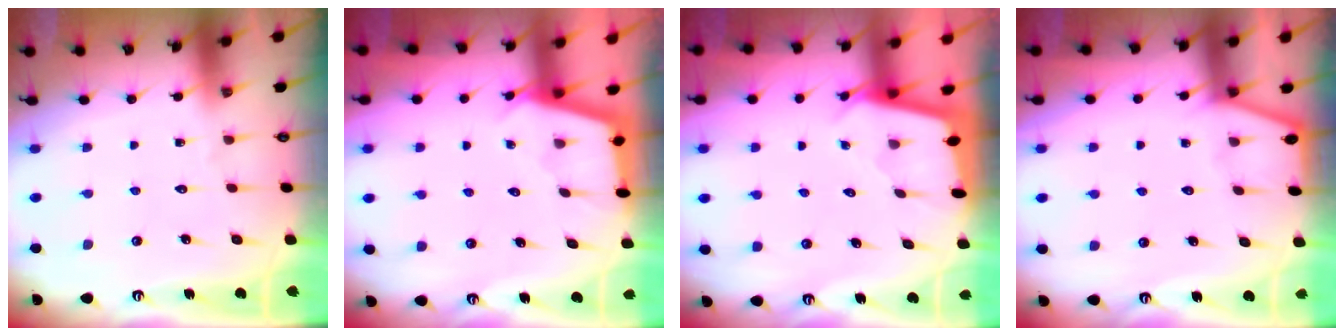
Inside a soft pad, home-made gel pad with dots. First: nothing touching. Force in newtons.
{"total": 2.3, "press": 2.3, "slide": 0.1}
{"total": 1.9, "press": 1.9, "slide": 0.1}
{"total": 2.5, "press": 2.5, "slide": 0.3}